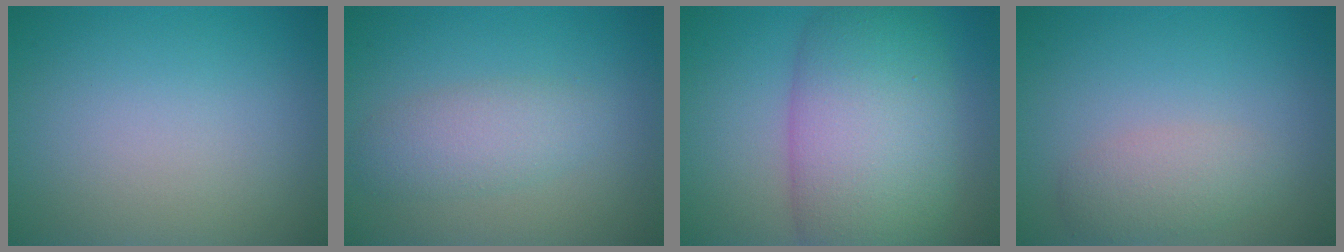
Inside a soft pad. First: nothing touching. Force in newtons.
{"total": 2.9, "press": 2.9, "slide": 0.1}
{"total": 11.0, "press": 11.0, "slide": 0.1}
{"total": 2.3, "press": 2.3, "slide": 0.1}